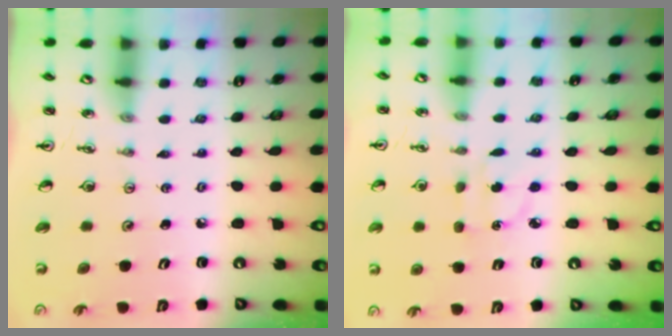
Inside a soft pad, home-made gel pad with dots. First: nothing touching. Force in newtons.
{"total": 3.2, "press": 3.1, "slide": 0.6}